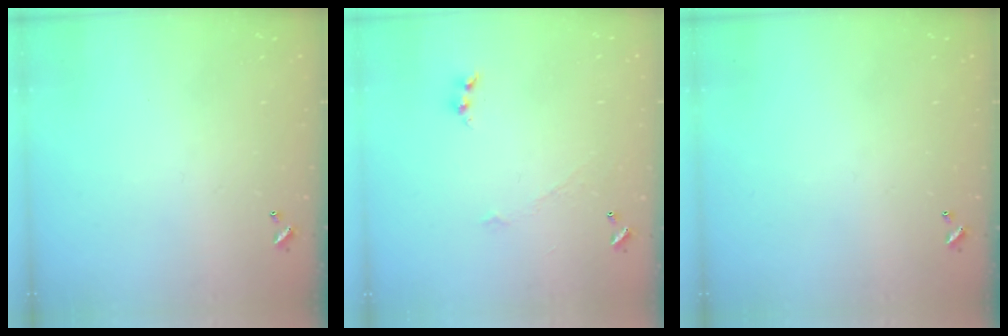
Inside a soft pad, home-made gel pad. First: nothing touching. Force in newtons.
{"total": 1.9, "press": 1.8, "slide": 0.4}
{"total": 0.0}